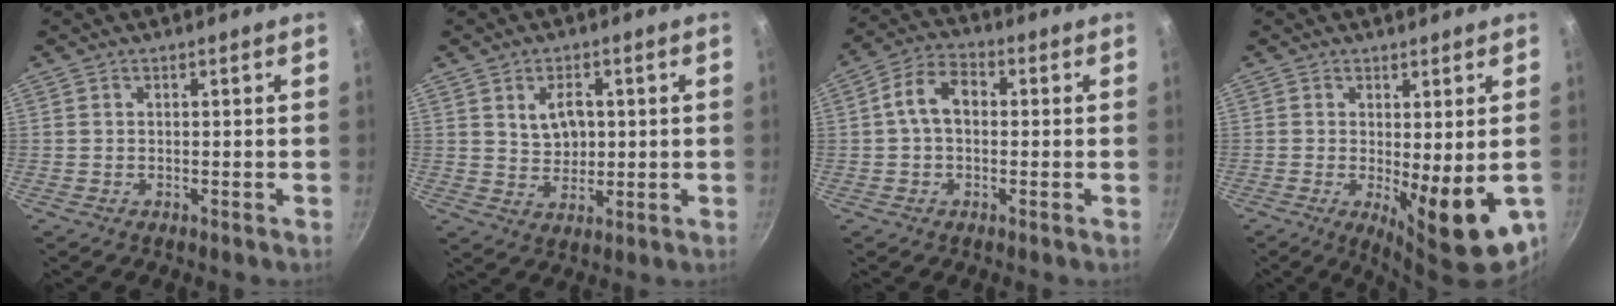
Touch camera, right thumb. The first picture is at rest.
{"total": 6.2, "force": [1.5, 4.4, 4.2], "torque": [-0.048, -0.010, 0.031]}
{"total": 7.6, "force": [0.5, 5.2, 5.5], "torque": [-0.086, 0.024, -0.004]}
{"total": 11.2, "force": [-2.2, 3.3, 10.5], "torque": [-0.129, -0.013, -0.015]}